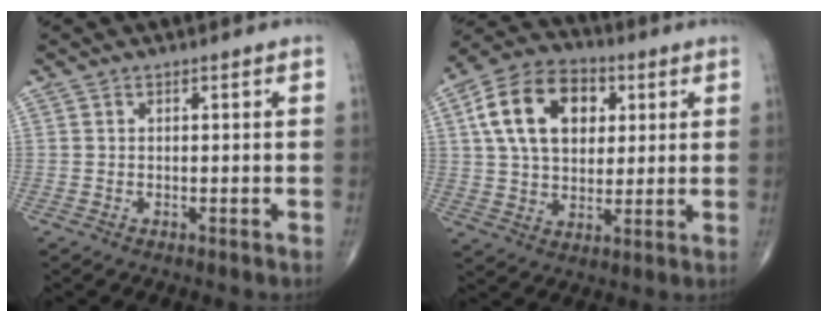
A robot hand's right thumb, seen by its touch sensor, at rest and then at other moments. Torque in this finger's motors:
{"motor_torque": [-0.07, 2.64, 0.91, 0.33, 0.27]}